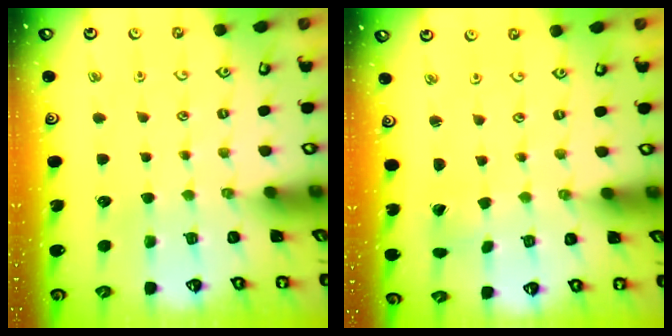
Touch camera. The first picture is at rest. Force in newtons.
{"total": 0.0}